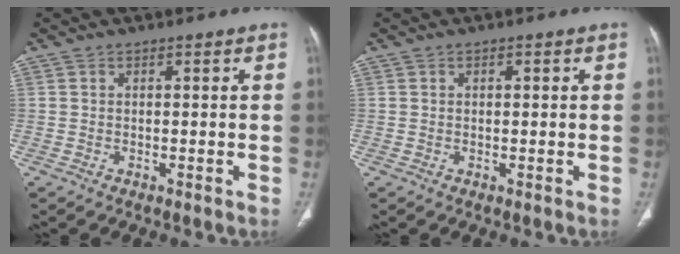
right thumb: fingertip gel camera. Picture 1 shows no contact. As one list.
[{"total": 0.9, "force": [0.2, 0.4, 0.7], "torque": [-0.012, 0.003, 0.004]}]